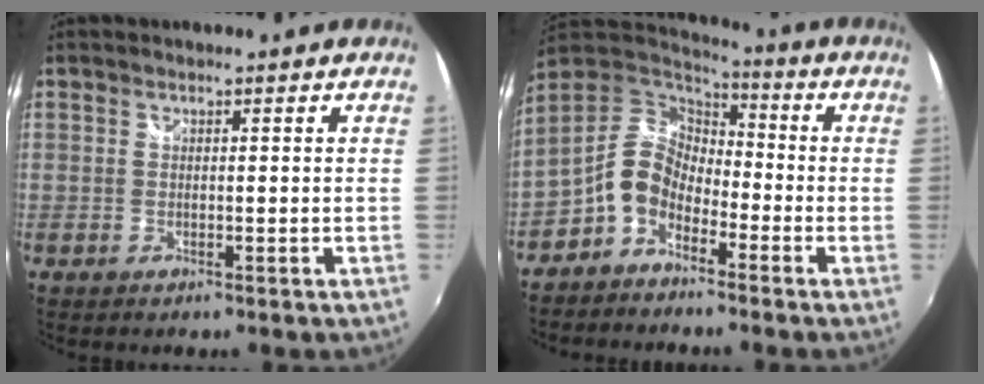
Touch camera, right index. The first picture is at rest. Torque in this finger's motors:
{"motor_torque": [-0.11, 0.11, -0.39, -0.21]}